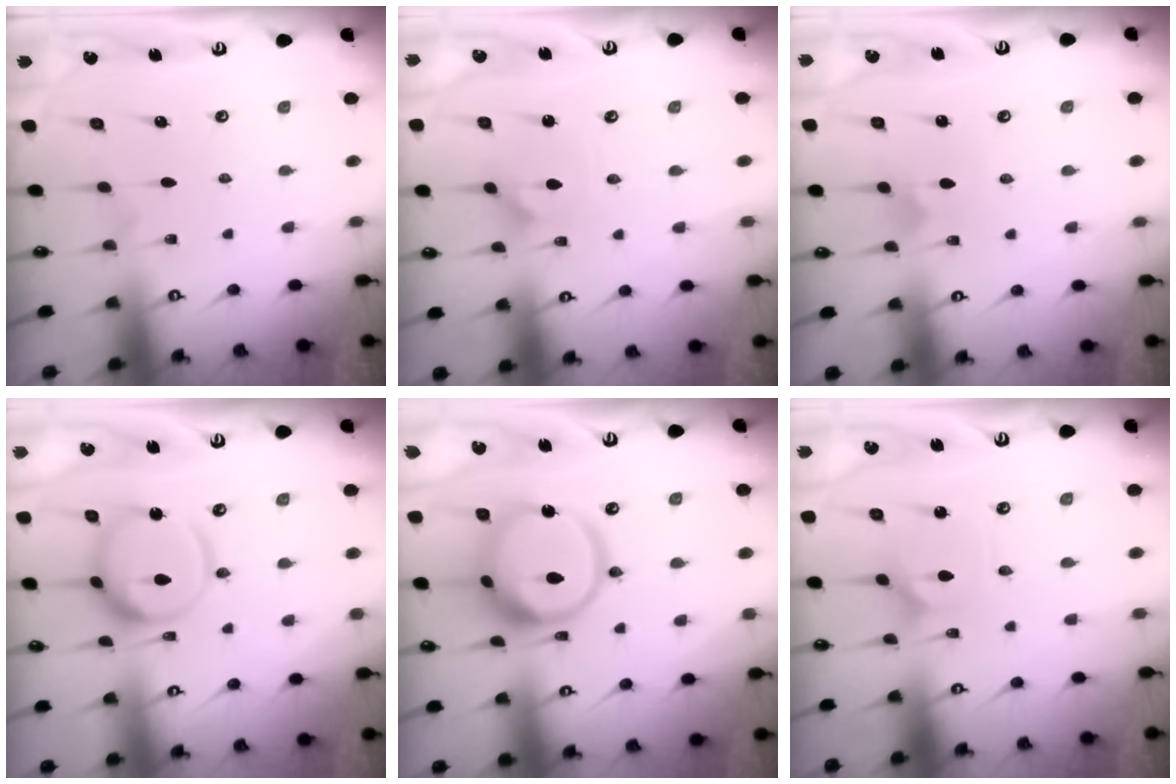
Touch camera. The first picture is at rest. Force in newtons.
{"total": 3.0, "press": 3.0, "slide": 0.2}
{"total": 2.0, "press": 2.0, "slide": 0.1}
{"total": 13.7, "press": 13.7, "slide": 1.3}
{"total": 16.8, "press": 16.7, "slide": 1.7}
{"total": 2.4, "press": 2.4, "slide": 0.2}